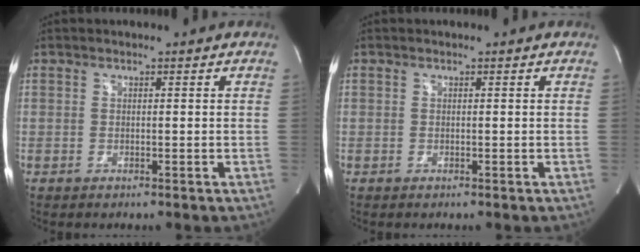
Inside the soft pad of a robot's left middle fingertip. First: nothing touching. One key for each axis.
{"total": 0.0}